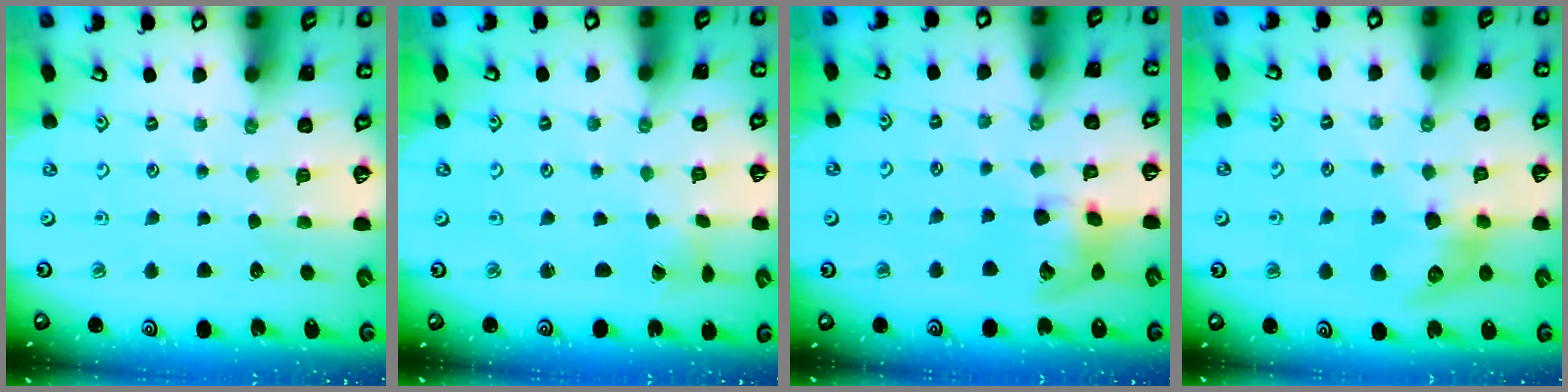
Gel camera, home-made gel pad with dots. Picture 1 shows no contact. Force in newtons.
{"total": 1.6, "press": 1.6, "slide": 0.1}
{"total": 13.3, "press": 13.2, "slide": 2.1}
{"total": 11.8, "press": 11.8, "slide": 0.9}